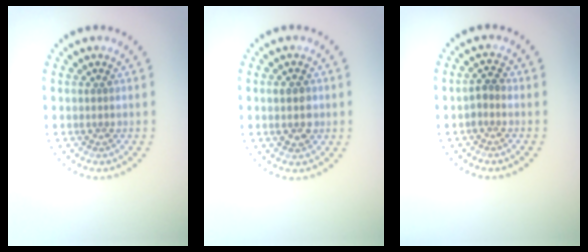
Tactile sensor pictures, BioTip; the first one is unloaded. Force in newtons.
{"total": 2.8, "press": 2.8, "slide": 0.2}
{"total": 1.2, "press": 1.1, "slide": 0.5}